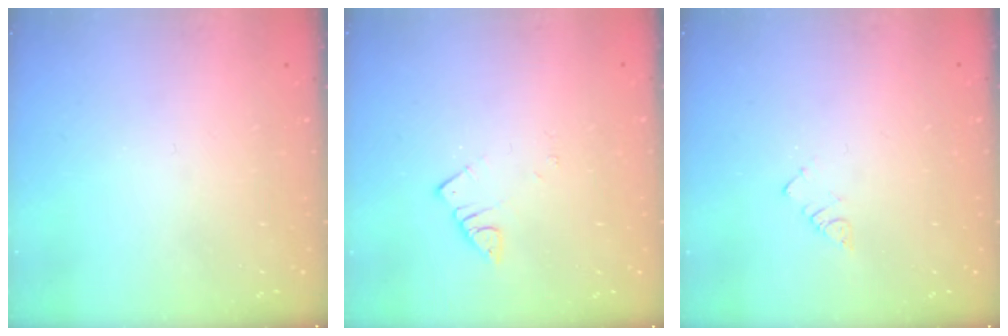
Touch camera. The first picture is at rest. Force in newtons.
{"total": 2.5, "press": 2.5, "slide": 0.3}
{"total": 2.3, "press": 2.3, "slide": 0.4}